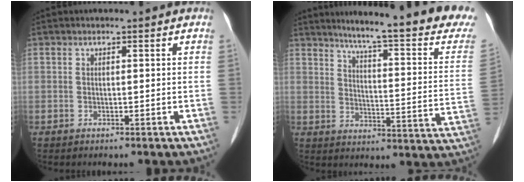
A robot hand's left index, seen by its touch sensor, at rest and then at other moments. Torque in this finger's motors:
{"motor_torque": [0.05, -0.51, 0.04, 0.04]}